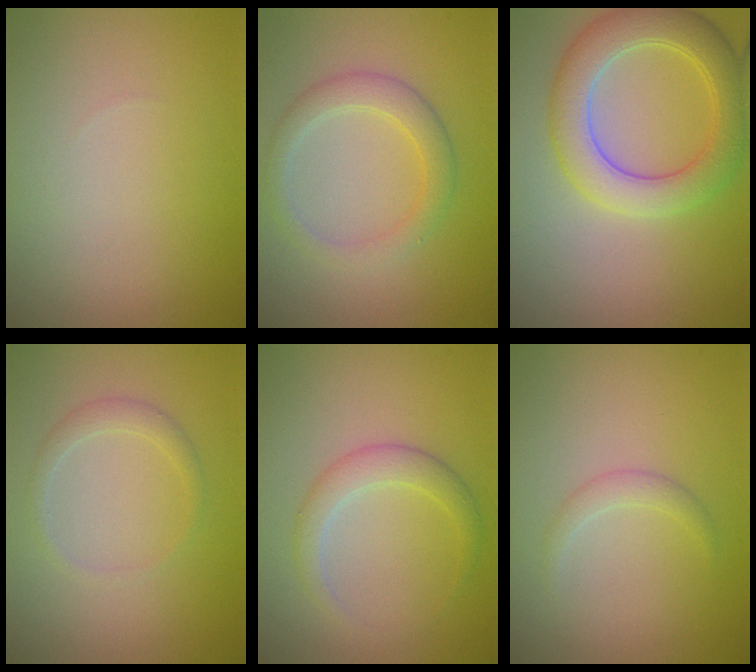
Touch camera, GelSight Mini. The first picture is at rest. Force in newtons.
{"total": 2.8, "press": 2.8, "slide": 0.2}
{"total": 5.5, "press": 5.5, "slide": 0.2}
{"total": 1.4, "press": 1.4, "slide": 0.1}
{"total": 2.3, "press": 2.3, "slide": 0.0}
{"total": 1.2, "press": 1.2, "slide": 0.1}